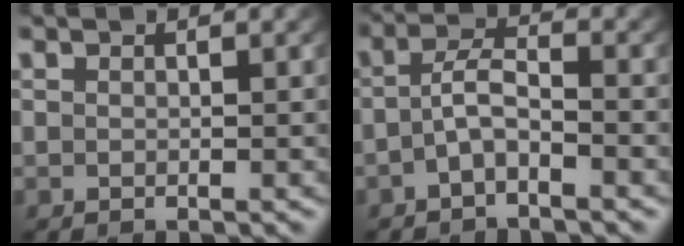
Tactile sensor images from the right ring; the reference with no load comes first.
{"total": 2.7, "force": [-1.4, 1.0, 2.0], "torque": [-0.036, 0.001, -0.028]}